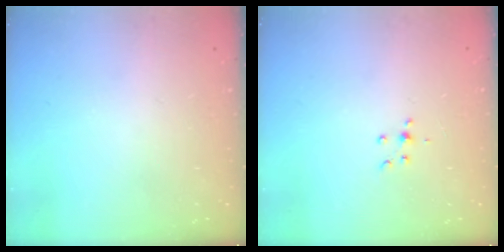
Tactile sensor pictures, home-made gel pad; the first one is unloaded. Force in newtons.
{"total": 3.7, "press": 3.6, "slide": 0.9}